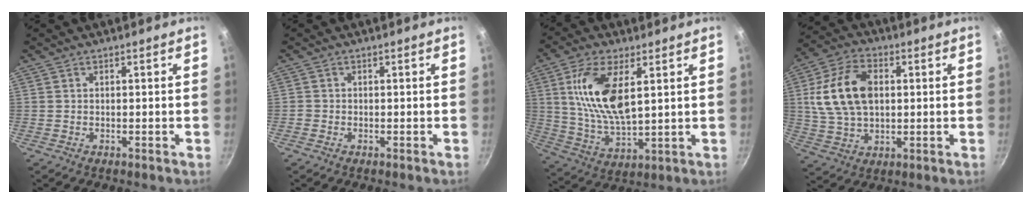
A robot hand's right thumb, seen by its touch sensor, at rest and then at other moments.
{"total": 0.6, "force": [-0.3, 0.5, 0.1], "torque": [-0.001, 0.002, -0.008]}
{"total": 14.5, "force": [4.1, 6.5, 12.3], "torque": [-0.237, -0.018, 0.085]}
{"total": 14.8, "force": [2.4, 9.7, 11.0], "torque": [-0.194, 0.006, 0.045]}